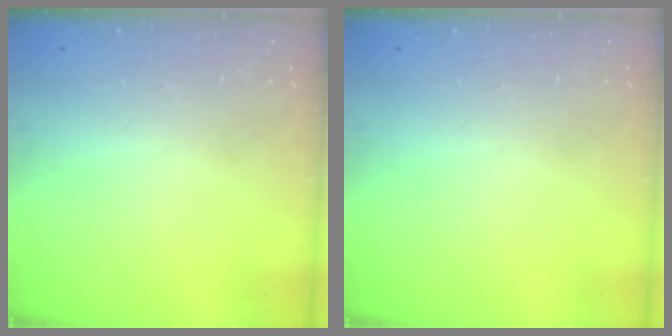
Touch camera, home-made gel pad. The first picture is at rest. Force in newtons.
{"total": 0.0}